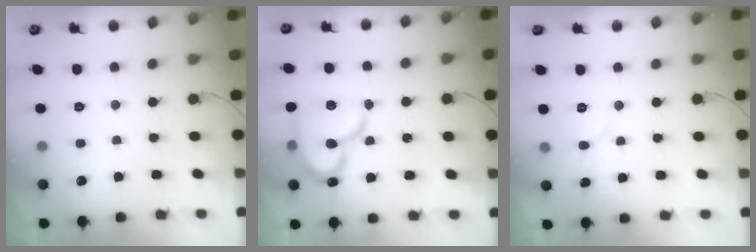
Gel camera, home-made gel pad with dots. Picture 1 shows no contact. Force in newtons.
{"total": 17.9, "press": 17.8, "slide": 1.4}
{"total": 5.2, "press": 5.2, "slide": 0.3}